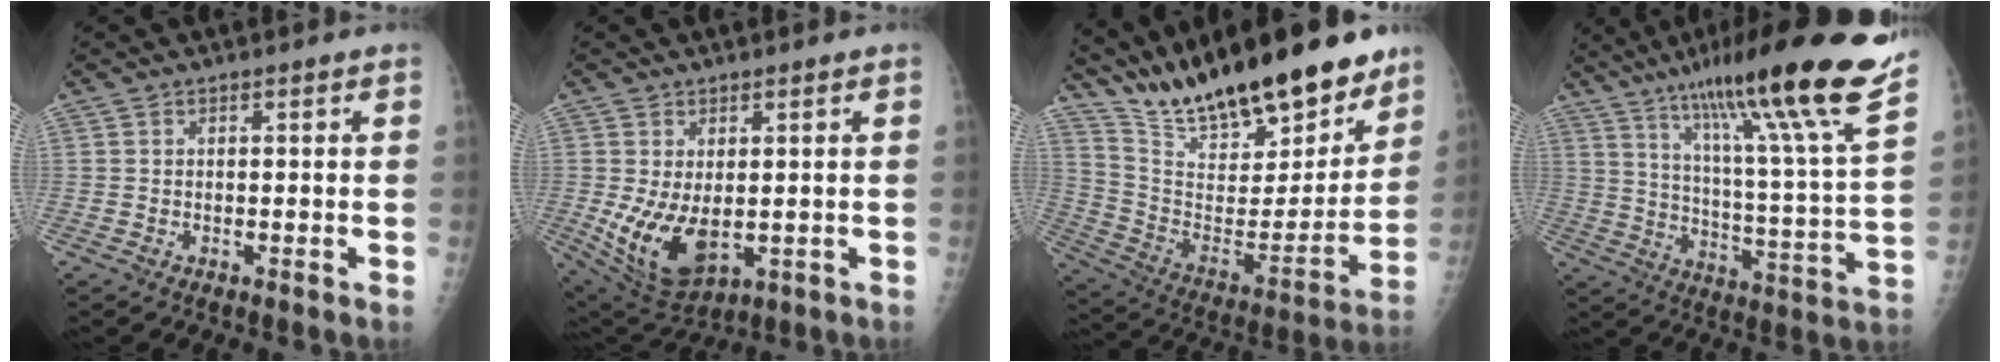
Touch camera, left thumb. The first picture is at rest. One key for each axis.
{"total": 10.6, "fx": -1.1, "fy": 6.1, "fz": 8.6, "tx": -0.149, "ty": -0.016, "tz": 0.007}
{"total": 27.0, "fx": 21.4, "fy": 8.1, "fz": 14.4, "tx": -0.202, "ty": -0.089, "tz": 0.358}
{"total": 25.4, "fx": 18.1, "fy": 0.4, "fz": 17.8, "tx": -0.265, "ty": -0.080, "tz": 0.277}